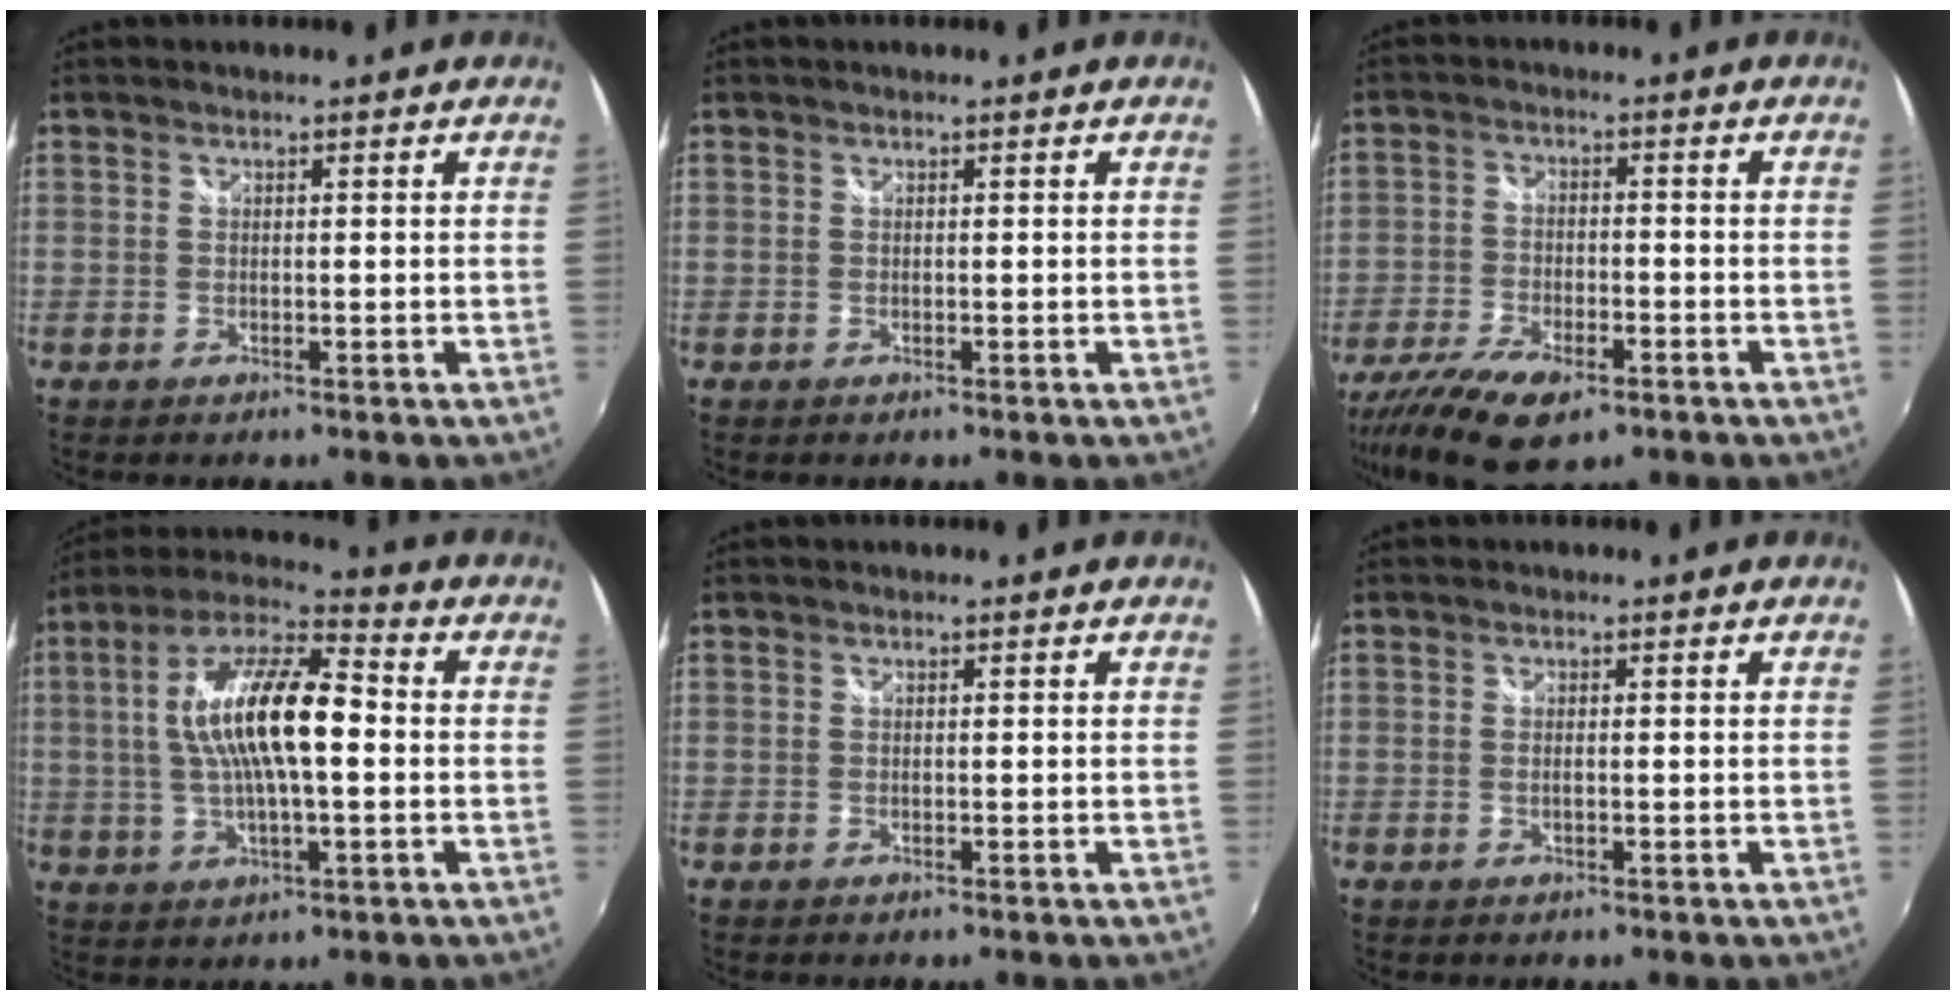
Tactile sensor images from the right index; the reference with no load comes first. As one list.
[{"total": 0.0}, {"total": 12.7, "force": [-8.3, 5.0, 8.2], "torque": [-0.189, -0.039, -0.149]}, {"total": 15.6, "force": [0.5, 5.0, 14.8], "torque": [-0.281, 0.017, 0.001]}, {"total": 0.0}, {"total": 0.7, "force": [-0.2, 0.2, 0.7], "torque": [-0.015, -0.001, -0.004]}]